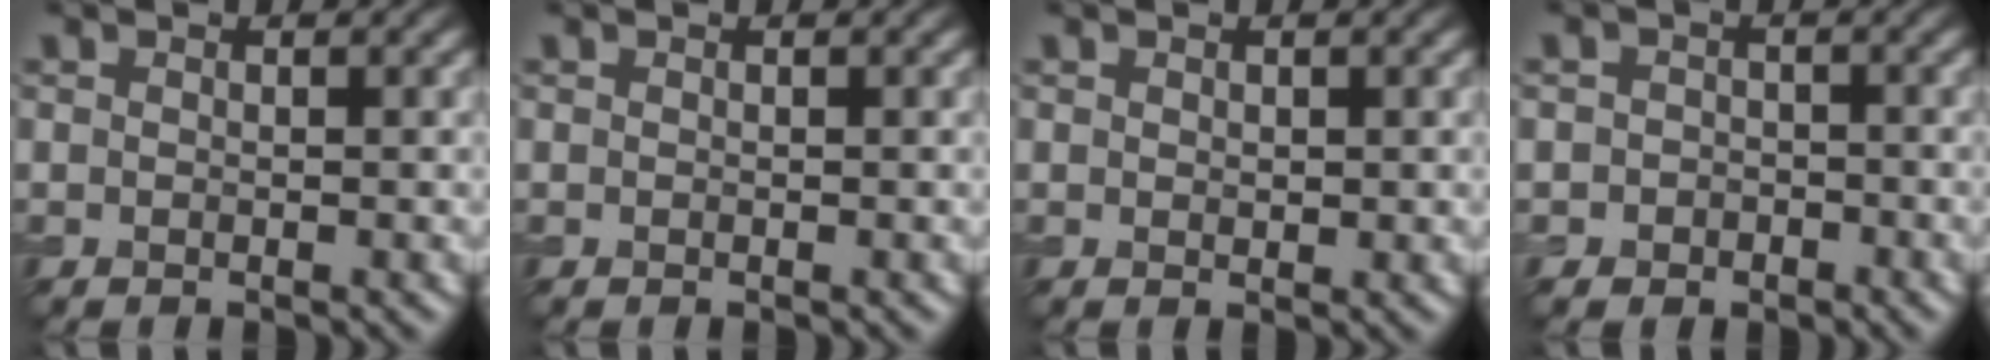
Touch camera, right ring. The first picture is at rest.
{"total": 0.0}
{"total": 0.5, "force": [0.2, 0.3, 0.3], "torque": [-0.004, -0.001, 0.004]}
{"total": 1.8, "force": [-0.7, 1.7, 0.3], "torque": [0.020, 0.002, -0.021]}